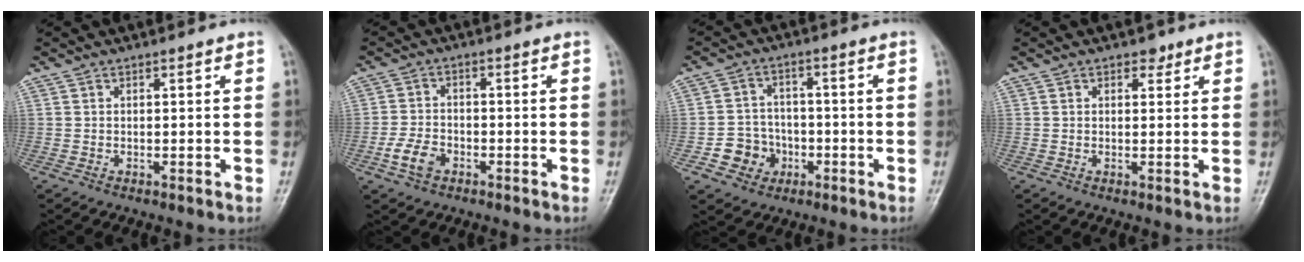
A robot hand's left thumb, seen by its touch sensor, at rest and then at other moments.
{"total": 5.1, "force": [-2.4, 3.4, 3.0], "torque": [-0.055, 0.014, -0.047]}
{"total": 7.0, "force": [-2.6, 6.3, 1.6], "torque": [0.005, 0.020, -0.042]}
{"total": 2.1, "force": [1.3, 1.4, 0.9], "torque": [0.002, -0.004, 0.013]}